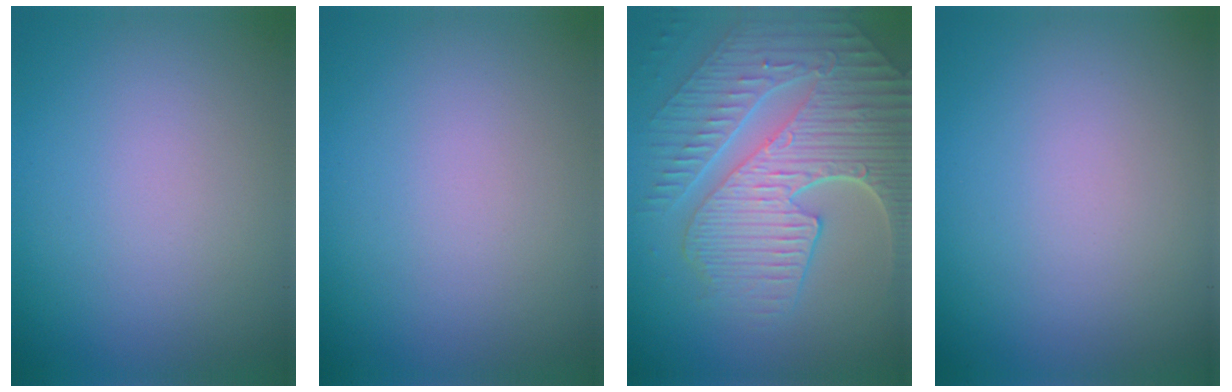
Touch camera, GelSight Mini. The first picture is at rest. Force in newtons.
{"total": 0.0}
{"total": 9.7, "press": 6.6, "slide": 7.0}
{"total": 0.0}